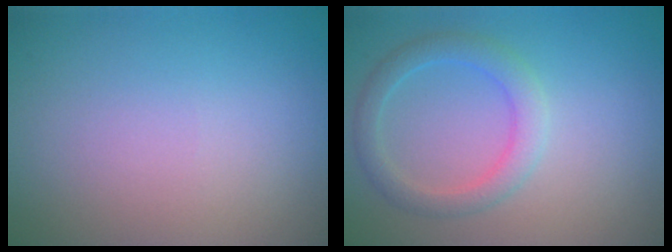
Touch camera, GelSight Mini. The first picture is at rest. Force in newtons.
{"total": 2.8, "press": 2.8, "slide": 0.1}